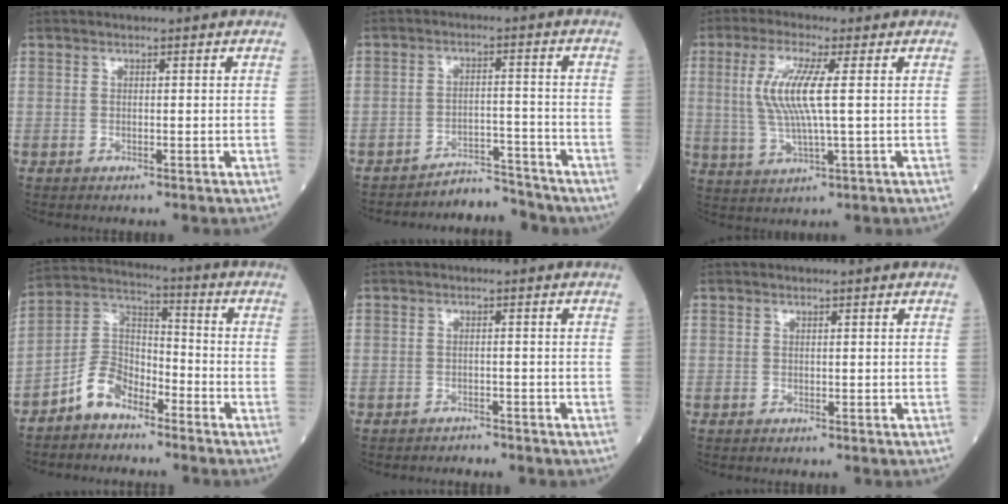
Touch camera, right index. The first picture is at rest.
{"total": 6.2, "force": [-5.9, 1.6, -0.5], "torque": [0.016, 0.024, -0.091]}
{"total": 8.3, "force": [1.3, 0.6, 8.2], "torque": [-0.185, 0.001, 0.027]}
{"total": 7.5, "force": [-5.2, 4.2, 3.4], "torque": [-0.071, 0.021, -0.107]}
{"total": 2.1, "force": [-2.0, 0.6, -0.1], "torque": [-0.001, -0.002, -0.027]}
{"total": 0.0}